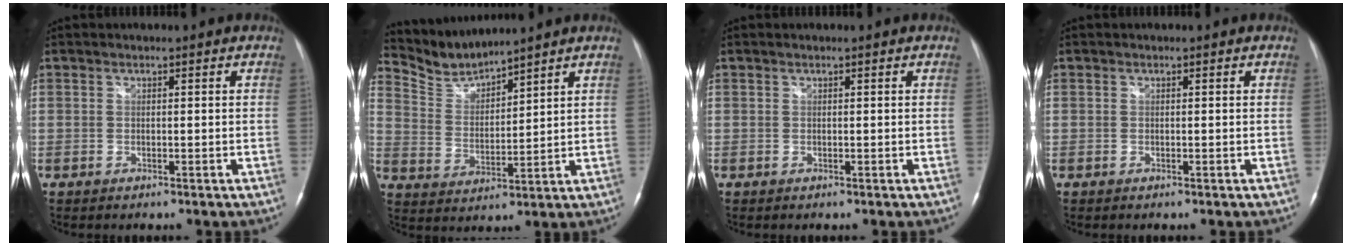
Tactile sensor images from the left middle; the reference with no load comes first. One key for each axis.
{"total": 6.5, "fx": 6.5, "fy": -0.3, "fz": -0.1, "tx": -0.016, "ty": 0.001, "tz": 0.145}
{"total": 0.0}
{"total": 0.0}